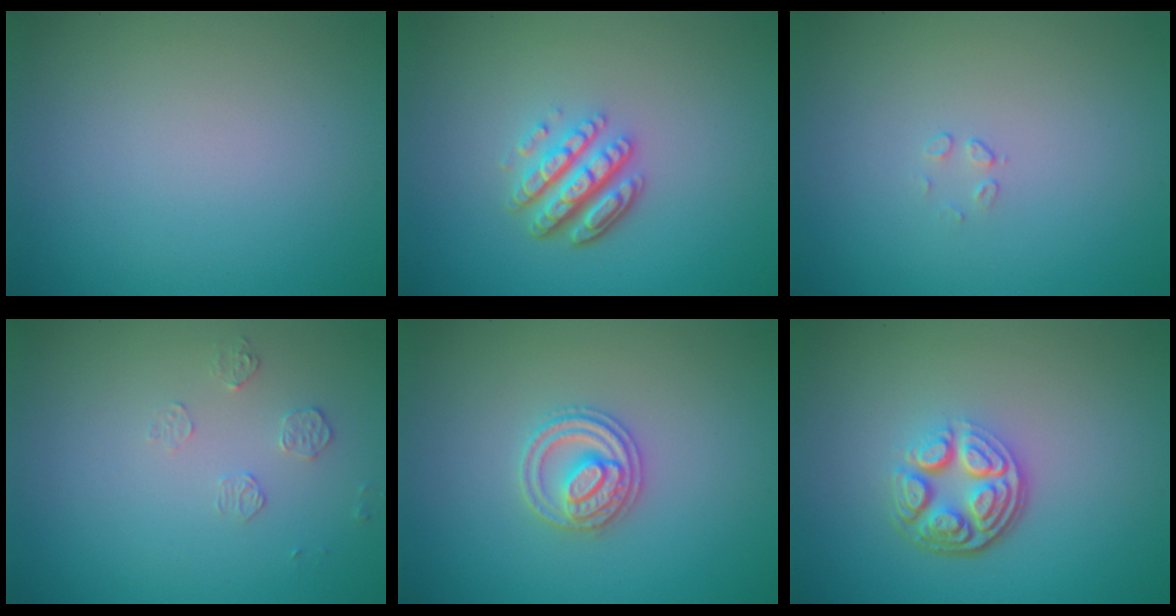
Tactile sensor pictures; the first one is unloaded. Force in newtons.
{"total": 4.7, "press": 3.4, "slide": 3.3}
{"total": 0.5, "press": 0.2, "slide": 0.5}
{"total": 1.3, "press": 0.6, "slide": 1.1}
{"total": 2.8, "press": 2.7, "slide": 0.5}
{"total": 4.8, "press": 3.5, "slide": 3.3}